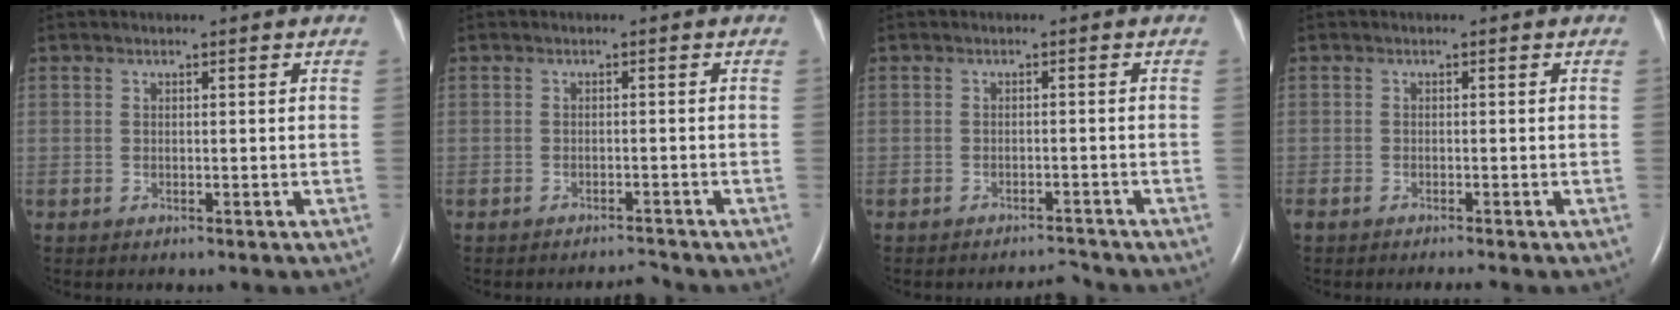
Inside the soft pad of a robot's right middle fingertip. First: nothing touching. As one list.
[{"total": 1.7, "force": [-1.7, -0.1, 0.1], "torque": [-0.002, -0.009, -0.024]}, {"total": 2.2, "force": [-2.2, 0.0, 0.0], "torque": [0.000, -0.008, -0.031]}, {"total": 1.8, "force": [-1.6, -0.1, 0.9], "torque": [-0.017, -0.005, -0.025]}]